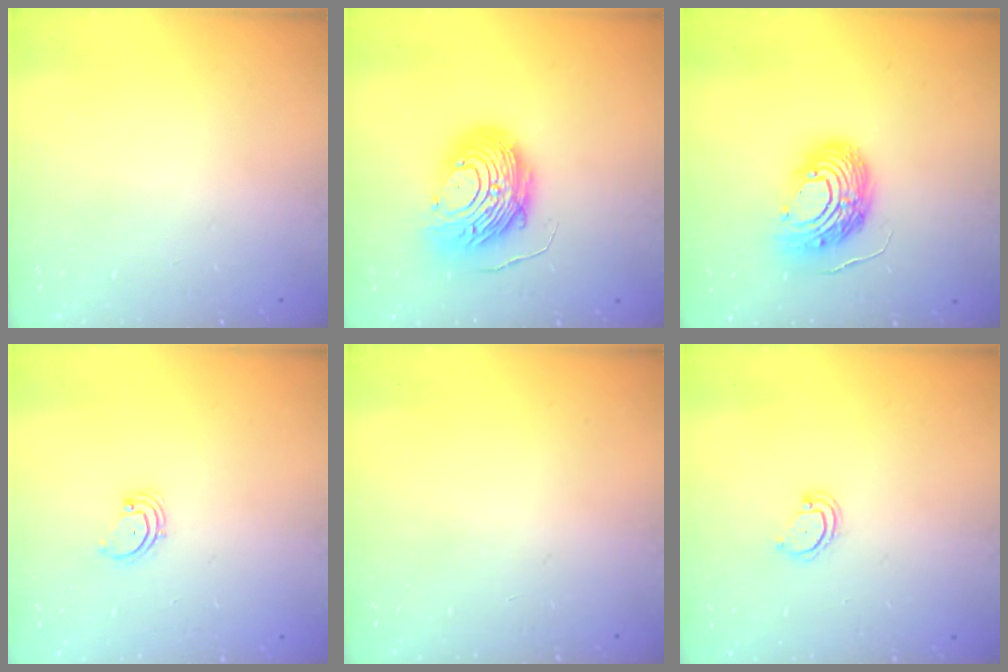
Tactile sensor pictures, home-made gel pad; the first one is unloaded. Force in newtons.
{"total": 13.5, "press": 13.4, "slide": 1.0}
{"total": 13.3, "press": 13.1, "slide": 2.3}
{"total": 1.7, "press": 1.6, "slide": 0.2}
{"total": 0.0}
{"total": 2.5, "press": 2.5, "slide": 0.2}